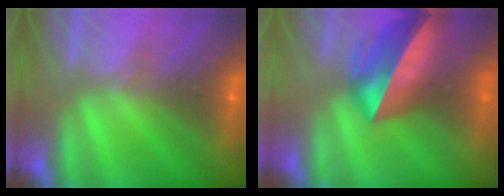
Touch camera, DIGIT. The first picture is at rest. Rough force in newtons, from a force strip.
{"total": 6.5}